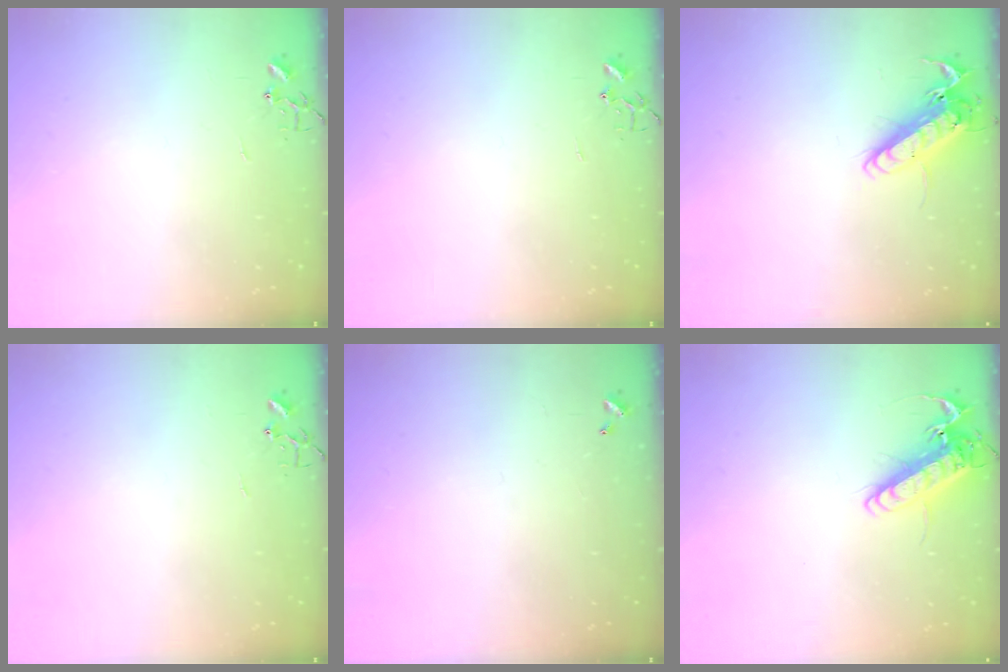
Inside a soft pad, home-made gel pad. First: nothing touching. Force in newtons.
{"total": 0.0}
{"total": 15.0, "press": 14.7, "slide": 2.5}
{"total": 0.0}
{"total": 0.0}
{"total": 15.2, "press": 15.0, "slide": 2.4}